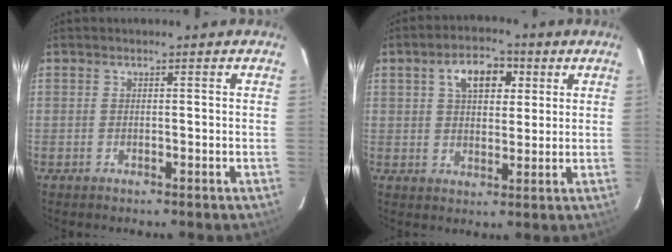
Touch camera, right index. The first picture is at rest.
{"total": 8.0, "force": [3.1, 4.8, 5.6], "torque": [-0.092, 0.029, 0.053]}